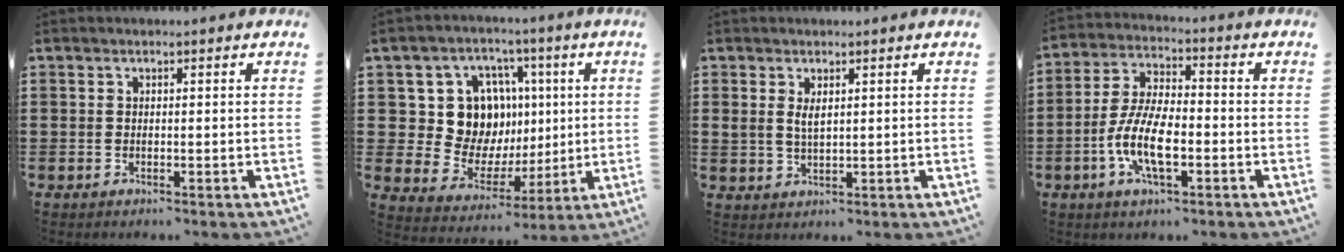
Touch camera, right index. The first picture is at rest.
{"total": 12.4, "force": [3.1, 10.8, 5.2], "torque": [-0.109, -0.007, 0.069]}
{"total": 2.5, "force": [1.1, 1.1, 1.9], "torque": [-0.041, 0.004, 0.019]}
{"total": 9.5, "force": [-3.0, 3.5, 8.3], "torque": [-0.193, -0.012, -0.063]}